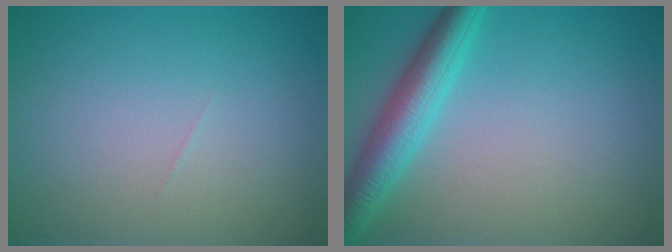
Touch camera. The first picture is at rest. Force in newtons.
{"total": 4.8, "press": 4.8, "slide": 0.2}